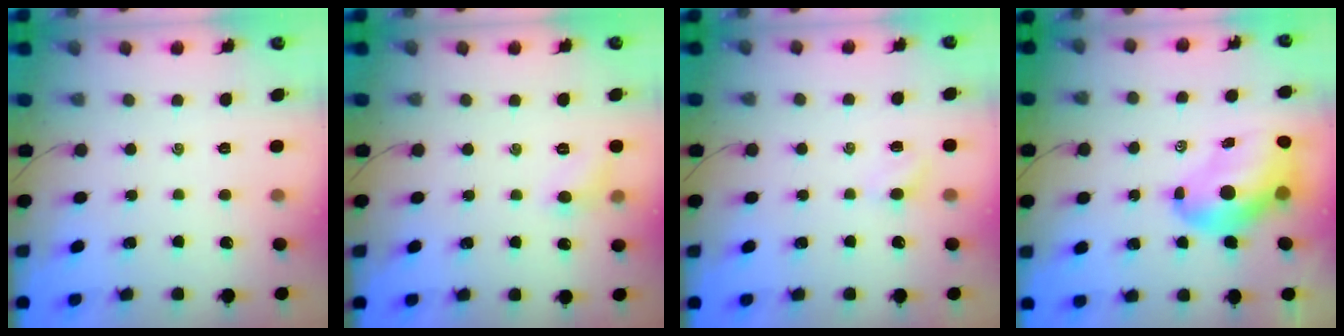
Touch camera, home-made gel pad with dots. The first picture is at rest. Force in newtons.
{"total": 5.5, "press": 5.3, "slide": 1.4}
{"total": 2.8, "press": 2.6, "slide": 1.0}
{"total": 11.5, "press": 11.1, "slide": 3.1}